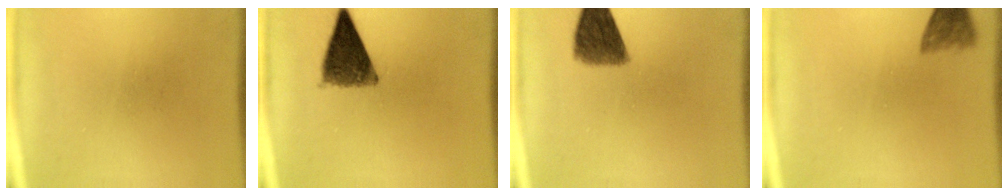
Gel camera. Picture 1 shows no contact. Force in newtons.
{"total": 9.1}
{"total": 7.6}
{"total": 3.8}